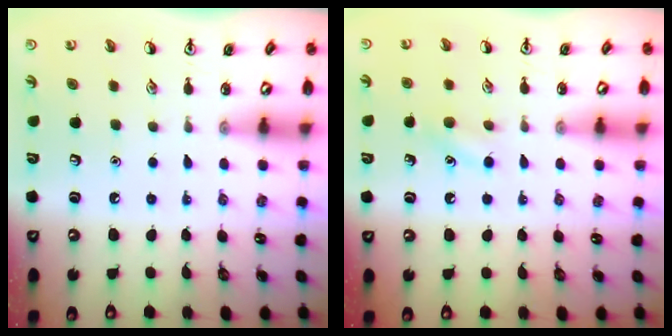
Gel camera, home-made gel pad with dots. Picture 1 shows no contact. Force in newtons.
{"total": 7.6, "press": 7.2, "slide": 2.4}